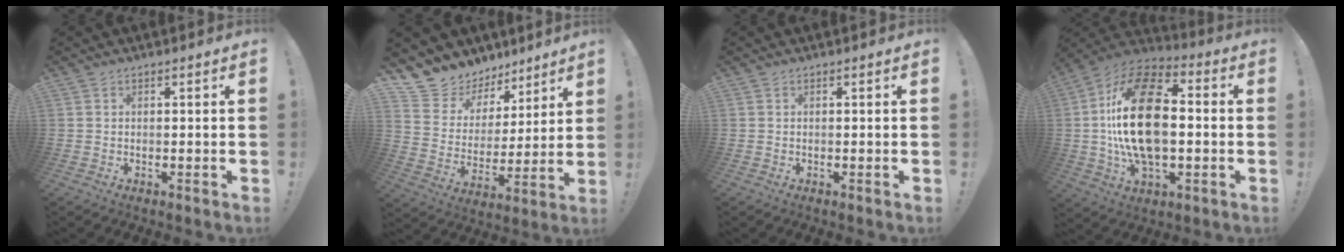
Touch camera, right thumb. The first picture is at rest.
{"total": 9.9, "force": [7.5, 6.4, 0.6], "torque": [-0.033, -0.069, 0.148]}
{"total": 0.0}
{"total": 25.2, "force": [0.2, 14.4, 20.7], "torque": [-0.385, 0.013, 0.000]}